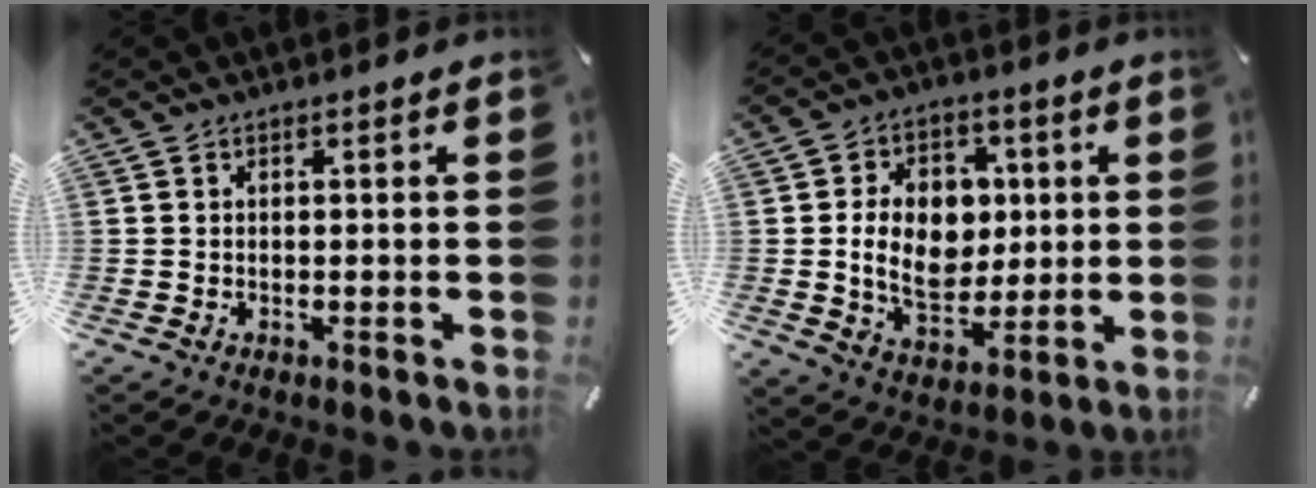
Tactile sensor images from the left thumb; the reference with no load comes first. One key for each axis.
{"total": 14.0, "fx": 0.8, "fy": 10.8, "fz": 8.9, "tx": -0.161, "ty": 0.011, "tz": 0.014}